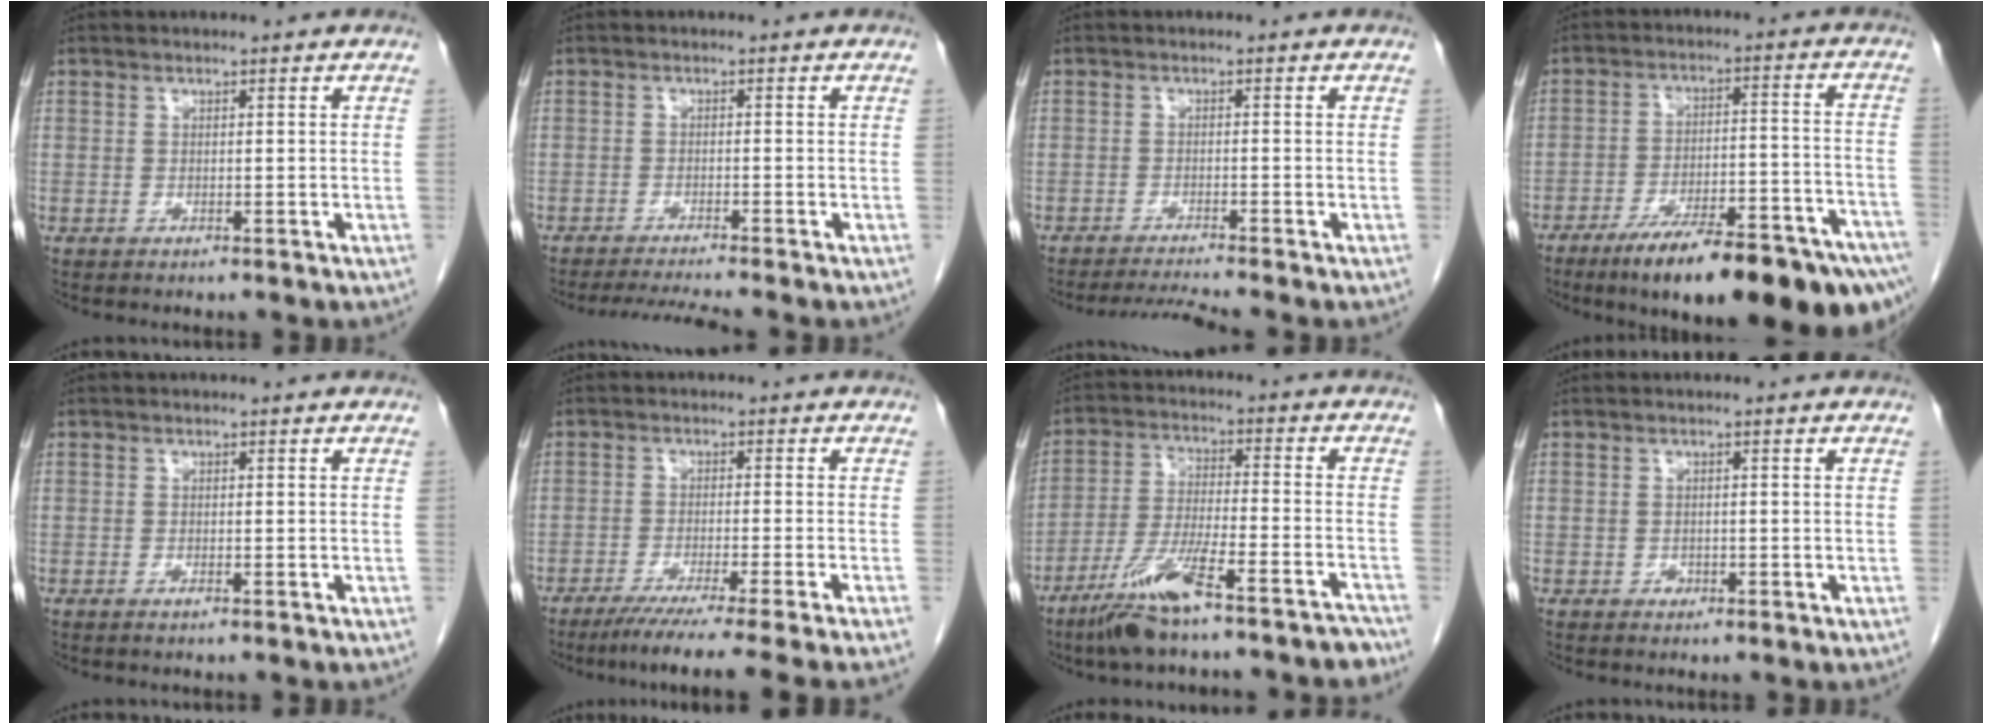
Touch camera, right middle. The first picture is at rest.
{"total": 4.3, "force": [-3.8, -1.4, 1.4], "torque": [-0.028, -0.019, -0.065]}
{"total": 3.6, "force": [-3.1, -1.8, 0.4], "torque": [-0.019, -0.019, -0.055]}
{"total": 22.4, "force": [-15.6, 3.7, 15.7], "torque": [-0.159, 0.010, -0.229]}
{"total": 0.5, "force": [-0.4, 0.1, 0.3], "torque": [-0.011, 0.000, -0.007]}
{"total": 12.0, "force": [-9.8, -2.3, 6.5], "torque": [-0.069, -0.040, -0.146]}
{"total": 13.0, "force": [-9.9, 1.5, 8.4], "torque": [-0.147, -0.006, -0.168]}
{"total": 0.8, "force": [-0.5, 0.6, 0.3], "torque": [-0.004, 0.003, -0.008]}